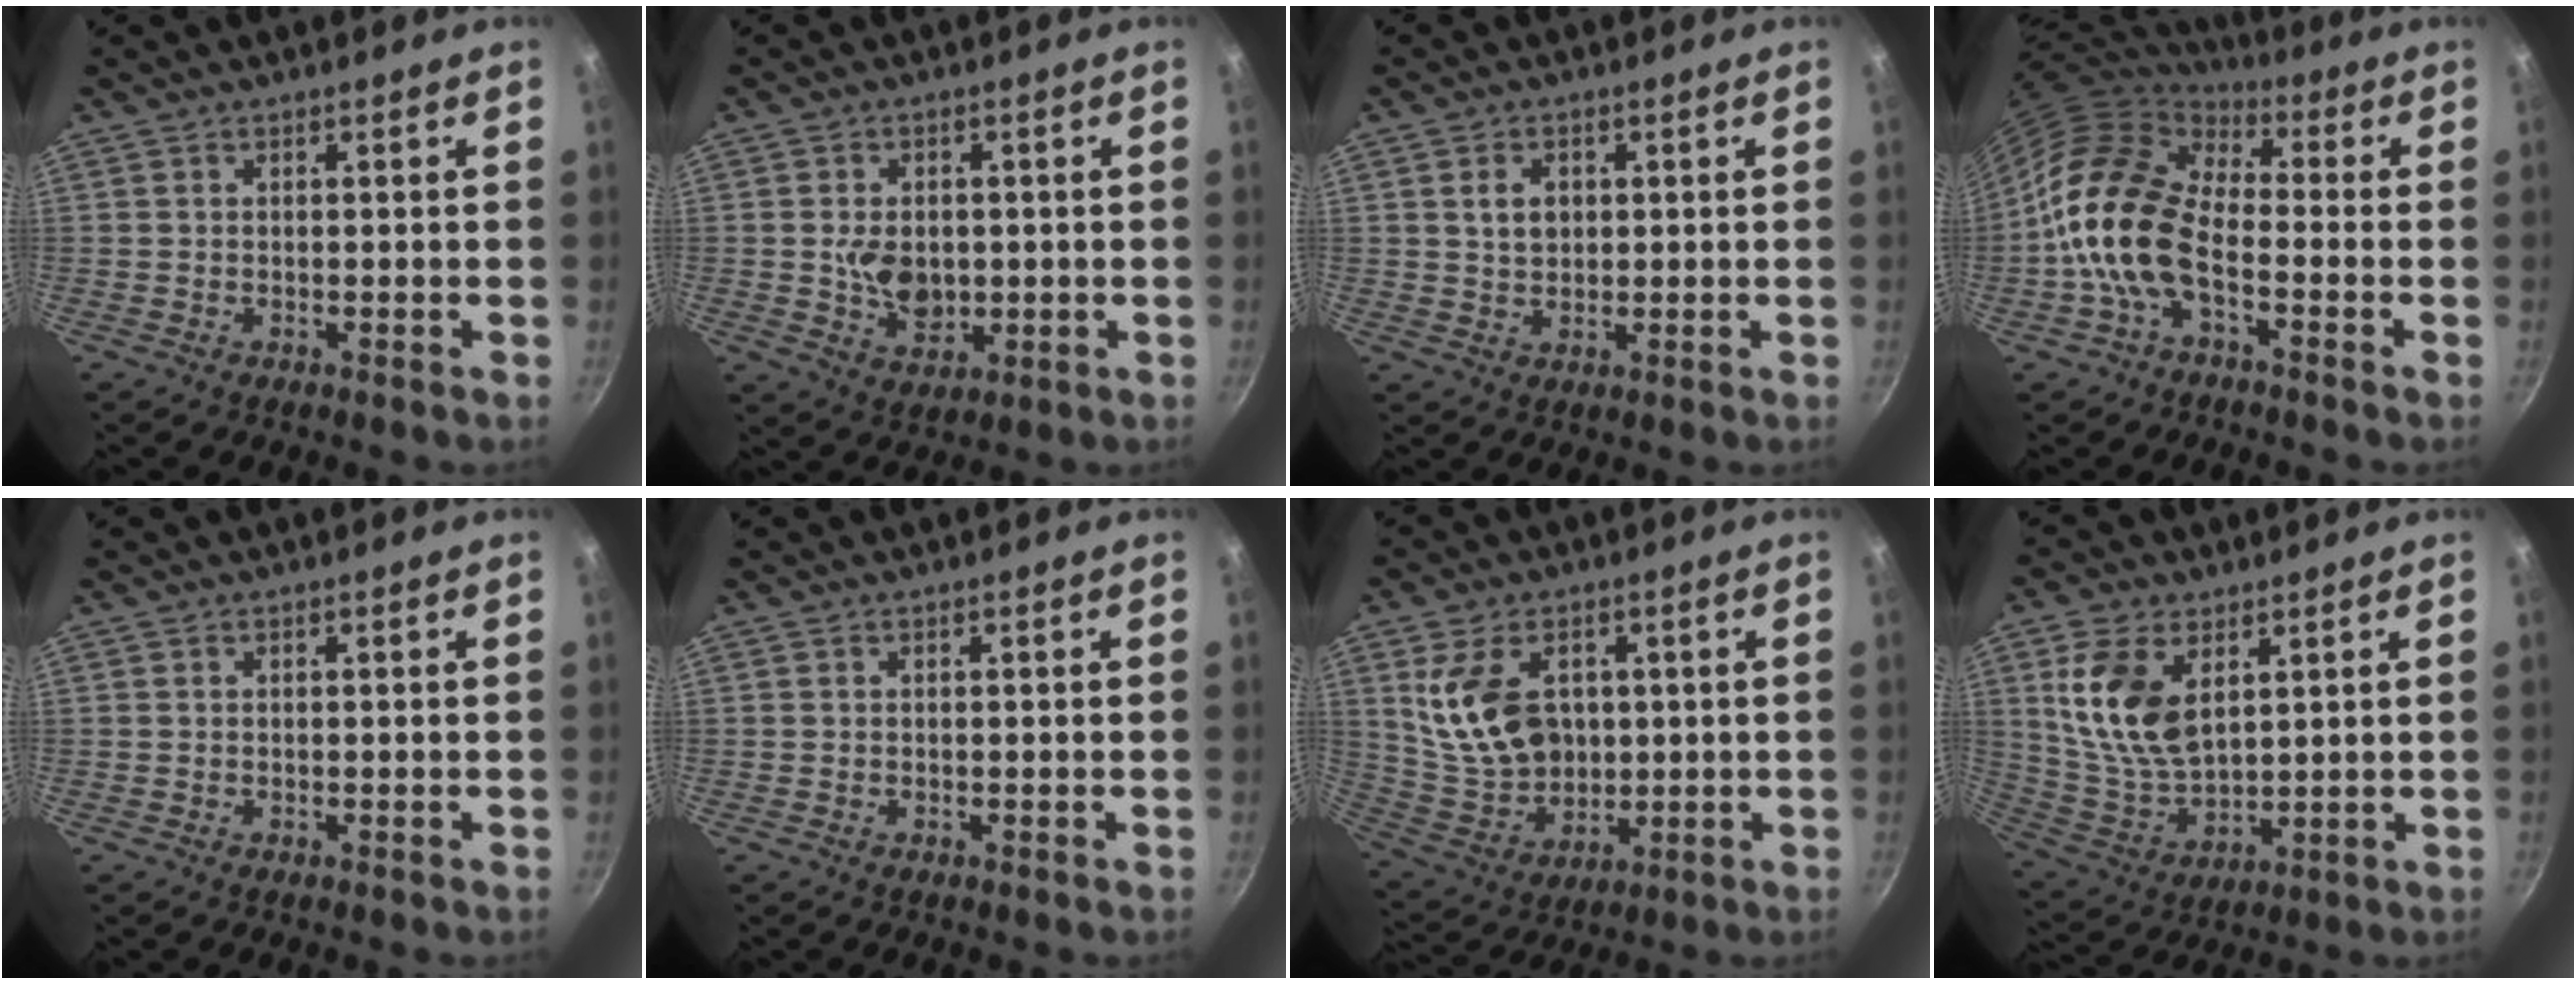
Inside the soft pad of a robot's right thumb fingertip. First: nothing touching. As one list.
[{"total": 7.4, "force": [-0.1, 5.4, 5.1], "torque": [-0.068, -0.009, 0.003]}, {"total": 4.5, "force": [1.1, 3.3, 2.8], "torque": [-0.034, -0.001, 0.021]}, {"total": 15.1, "force": [-3.9, 8.7, 11.7], "torque": [-0.191, 0.037, -0.090]}, {"total": 0.0}, {"total": 0.0}, {"total": 14.5, "force": [3.1, 10.2, 9.9], "torque": [-0.161, -0.020, 0.076]}, {"total": 13.9, "force": [4.6, 8.1, 10.3], "torque": [-0.192, -0.027, 0.103]}]